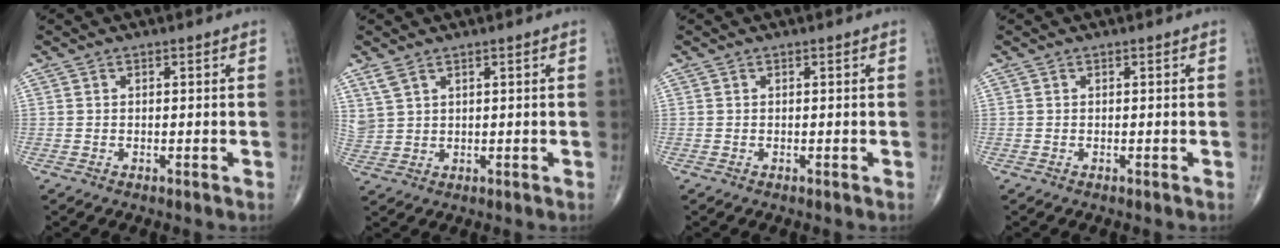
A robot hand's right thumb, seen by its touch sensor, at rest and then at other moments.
{"total": 3.5, "force": [2.5, 1.6, 1.8], "torque": [-0.041, -0.005, 0.063]}
{"total": 0.0}
{"total": 0.0}